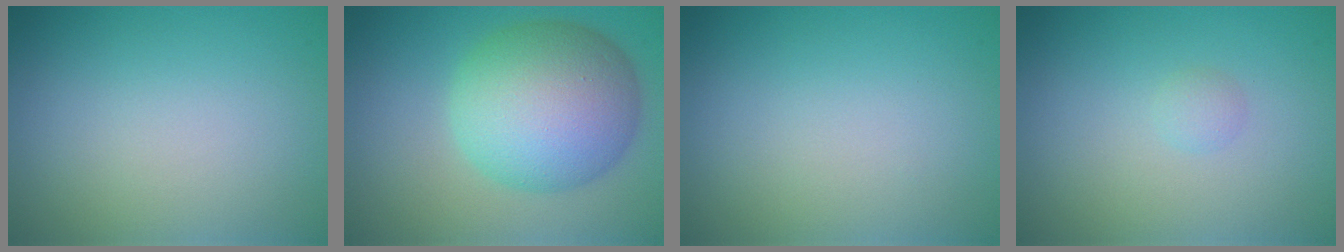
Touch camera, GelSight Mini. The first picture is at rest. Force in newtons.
{"total": 9.9, "press": 9.9, "slide": 0.3}
{"total": 0.0}
{"total": 0.8, "press": 0.8, "slide": 0.1}